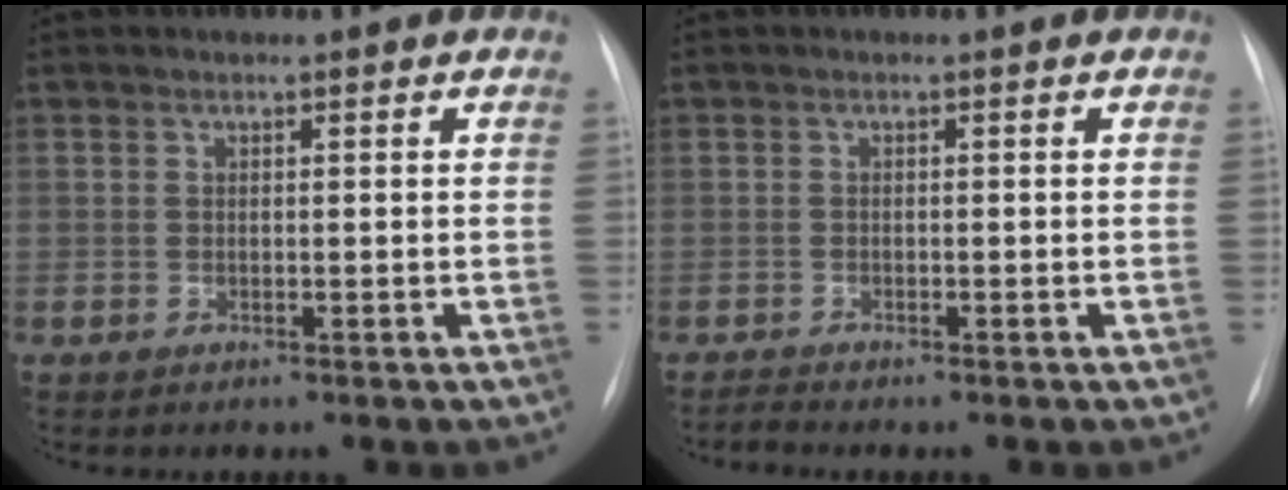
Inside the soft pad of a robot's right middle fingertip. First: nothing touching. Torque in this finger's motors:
{"motor_torque": [-0.12, -0.08, -0.03, 0.01]}